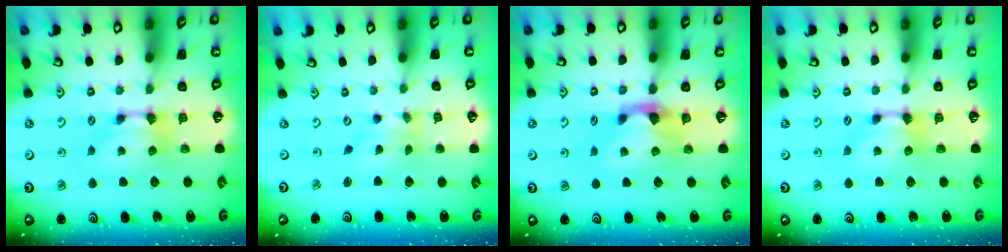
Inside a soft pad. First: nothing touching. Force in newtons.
{"total": 2.6, "press": 2.5, "slide": 0.9}
{"total": 2.2, "press": 1.8, "slide": 1.2}
{"total": 0.0}